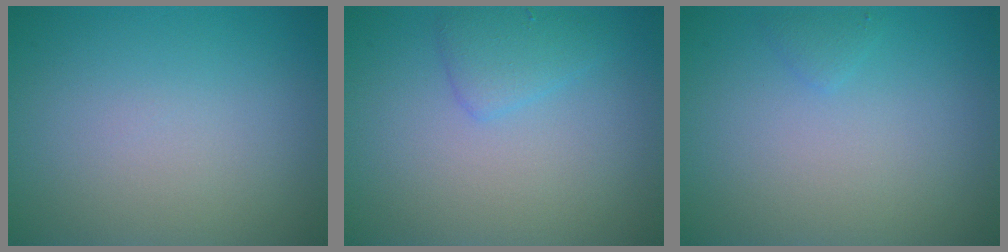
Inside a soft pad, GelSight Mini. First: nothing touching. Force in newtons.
{"total": 1.8, "press": 1.8, "slide": 0.2}
{"total": 0.7, "press": 0.7, "slide": 0.0}